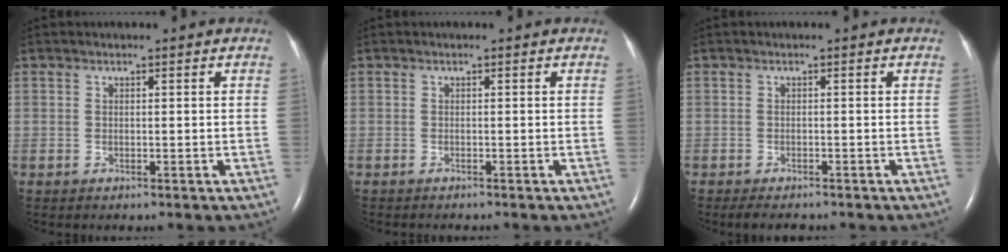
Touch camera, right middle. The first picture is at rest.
{"total": 0.8, "force": [-0.7, 0.0, 0.3], "torque": [-0.003, 0.000, -0.009]}
{"total": 2.4, "force": [-2.0, 0.7, 1.1], "torque": [-0.021, -0.008, -0.027]}